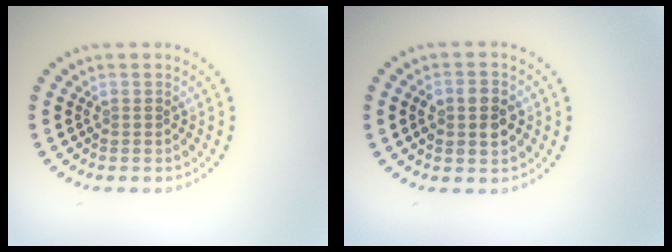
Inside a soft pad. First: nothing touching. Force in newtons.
{"total": 3.8, "press": 3.8, "slide": 0.2}